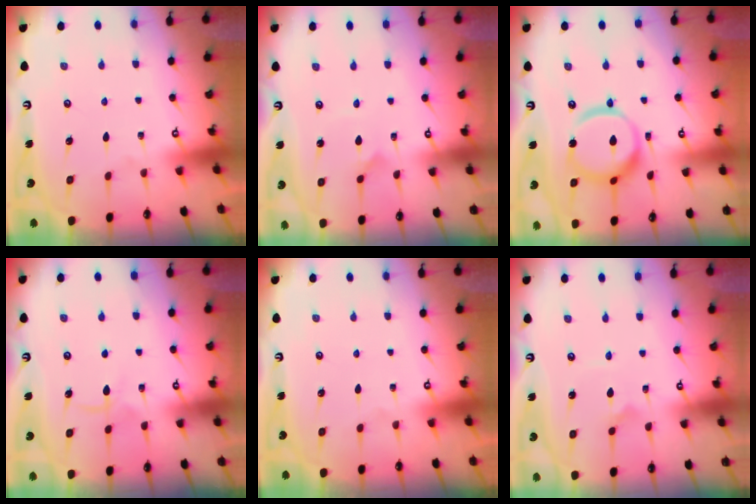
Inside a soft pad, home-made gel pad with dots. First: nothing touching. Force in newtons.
{"total": 1.8, "press": 1.8, "slide": 0.1}
{"total": 14.7, "press": 14.6, "slide": 1.4}
{"total": 5.1, "press": 5.1, "slide": 0.7}
{"total": 0.0}
{"total": 3.7, "press": 3.6, "slide": 0.7}